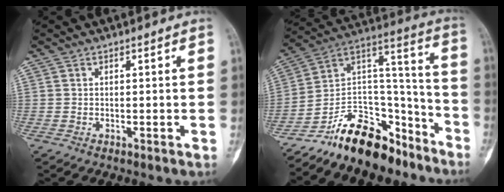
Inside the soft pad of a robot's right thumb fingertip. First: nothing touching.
{"total": 19.0, "force": [-14.8, 8.7, 8.3], "torque": [-0.096, 0.132, -0.255]}